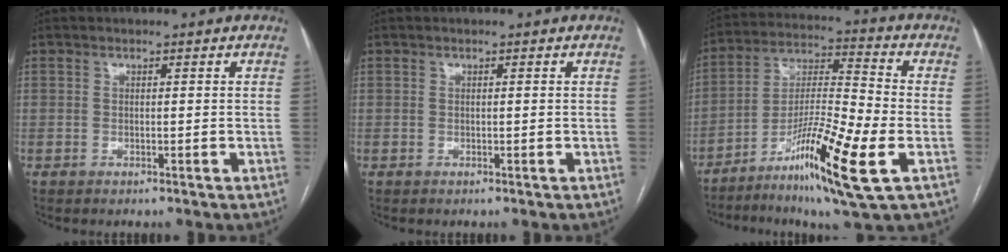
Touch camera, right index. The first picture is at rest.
{"total": 0.0}
{"total": 17.1, "force": [-7.2, 0.8, 15.5], "torque": [-0.293, -0.022, -0.124]}